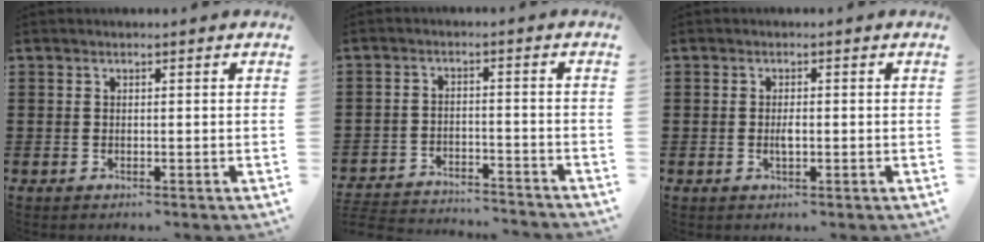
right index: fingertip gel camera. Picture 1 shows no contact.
{"total": 4.2, "force": [-4.1, 0.2, 0.6], "torque": [-0.022, -0.002, -0.088]}
{"total": 1.9, "force": [-0.2, 0.6, 1.8], "torque": [-0.034, 0.000, -0.004]}